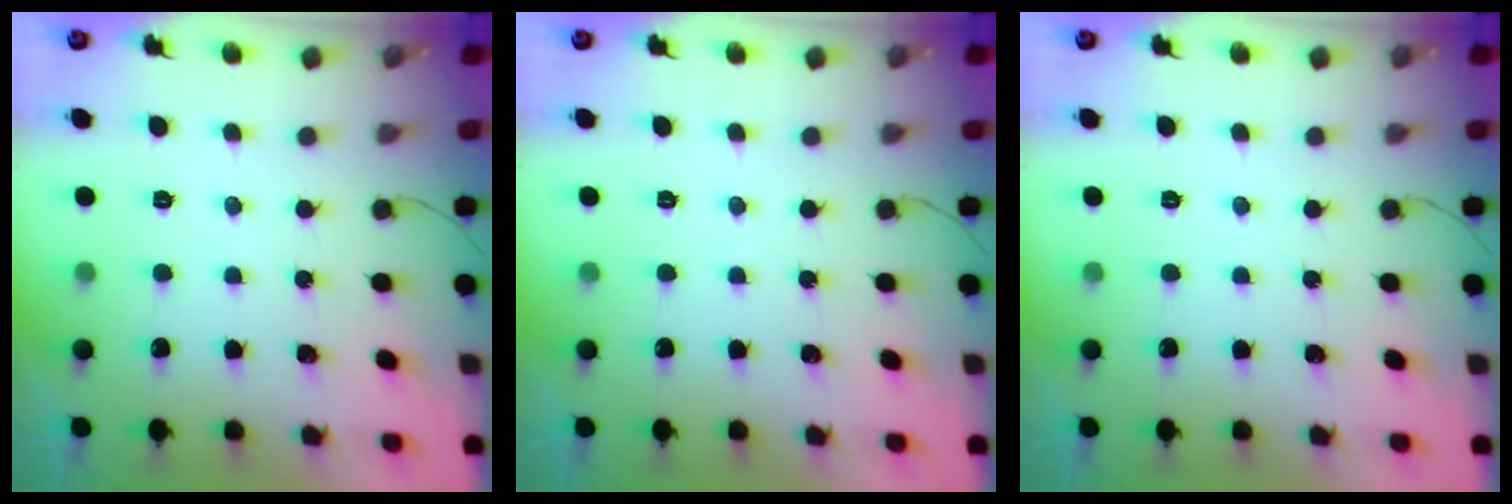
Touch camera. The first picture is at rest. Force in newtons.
{"total": 0.0}
{"total": 0.0}